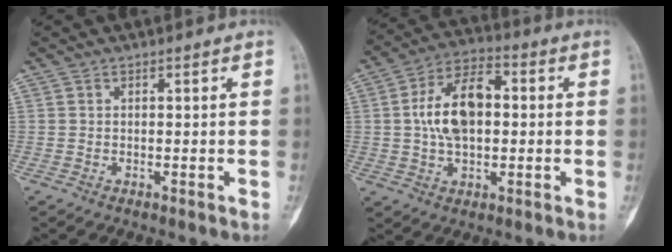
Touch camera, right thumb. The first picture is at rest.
{"total": 12.9, "force": [0.9, 7.4, 10.5], "torque": [-0.172, 0.019, 0.008]}